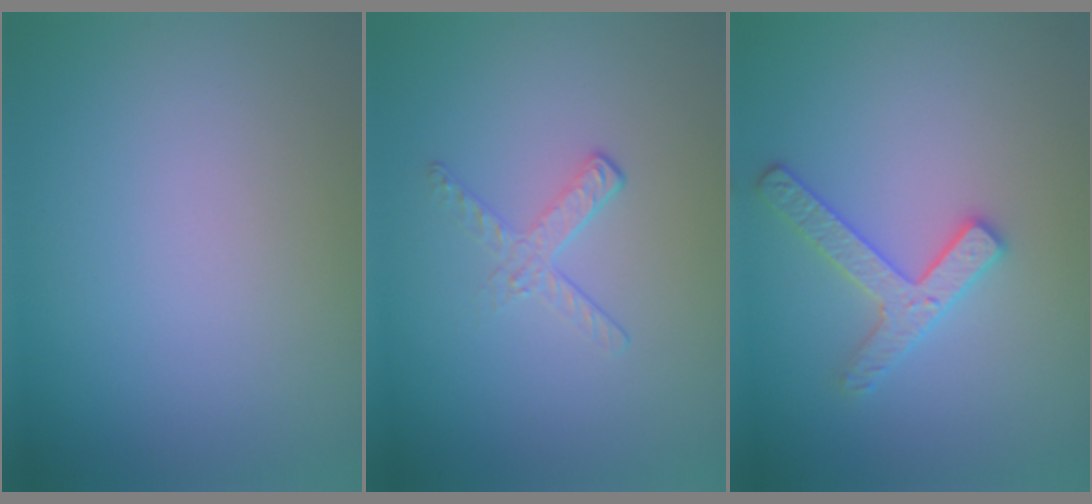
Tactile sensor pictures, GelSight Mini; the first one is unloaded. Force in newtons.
{"total": 1.7, "press": 0.7, "slide": 1.5}
{"total": 2.6, "press": 2.6, "slide": 0.4}